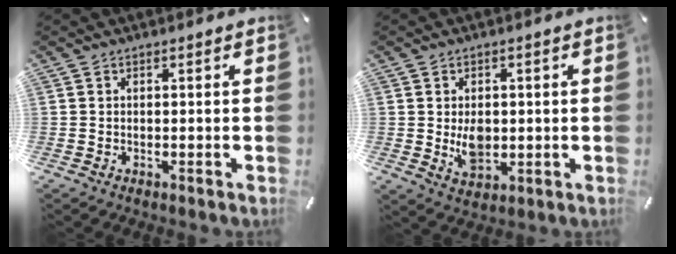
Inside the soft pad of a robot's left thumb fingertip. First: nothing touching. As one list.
[{"total": 6.2, "force": [-0.1, 4.6, 4.1], "torque": [-0.074, -0.008, -0.006]}]